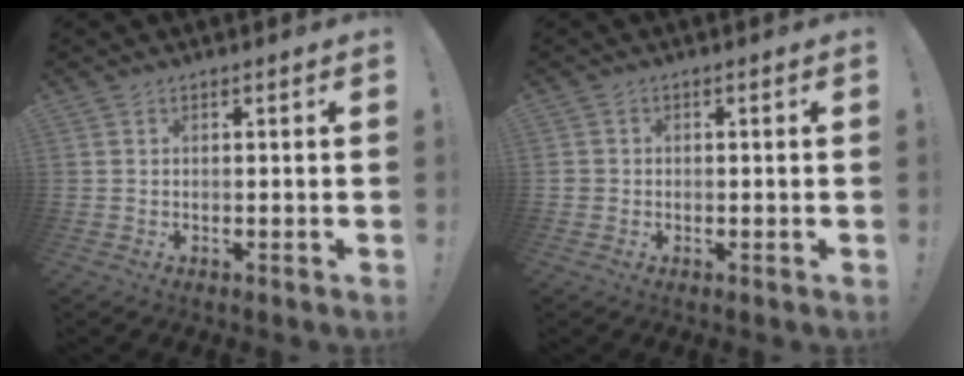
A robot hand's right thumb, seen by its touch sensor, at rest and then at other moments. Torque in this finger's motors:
{"motor_torque": [-0.05, -0.10, -0.04, 0.11, 0.00]}